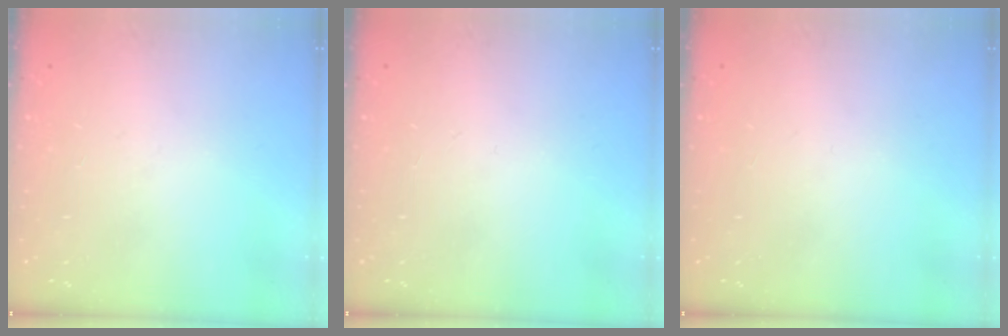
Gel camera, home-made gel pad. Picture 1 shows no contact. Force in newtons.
{"total": 0.0}
{"total": 0.0}